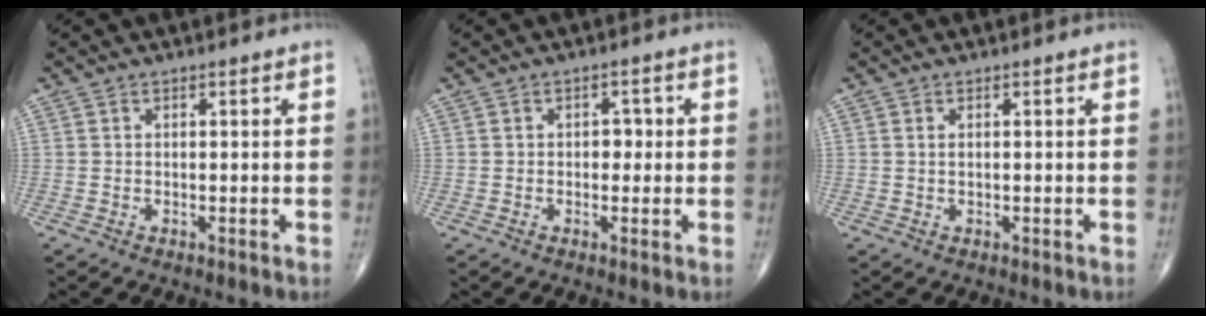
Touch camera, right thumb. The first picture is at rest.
{"total": 2.3, "force": [0.0, 1.7, 1.6], "torque": [-0.005, 0.005, -0.006]}
{"total": 0.6, "force": [0.3, 0.2, 0.5], "torque": [-0.012, 0.002, 0.006]}